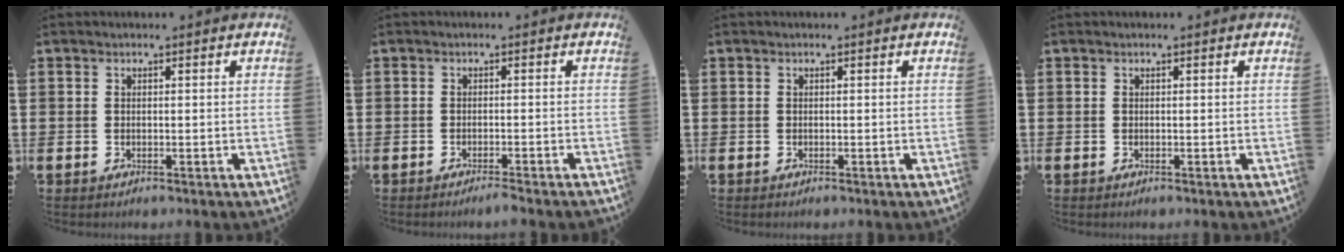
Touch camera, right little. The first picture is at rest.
{"total": 1.1, "force": [-1.0, -0.2, 0.4], "torque": [-0.005, -0.002, -0.020]}
{"total": 0.0}
{"total": 0.0}